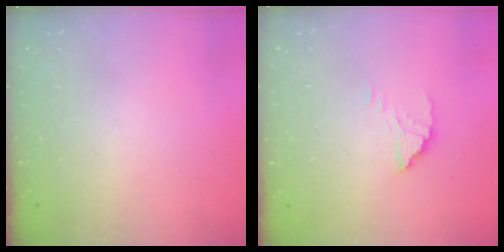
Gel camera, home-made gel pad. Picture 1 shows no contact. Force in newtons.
{"total": 2.4, "press": 2.4, "slide": 0.0}